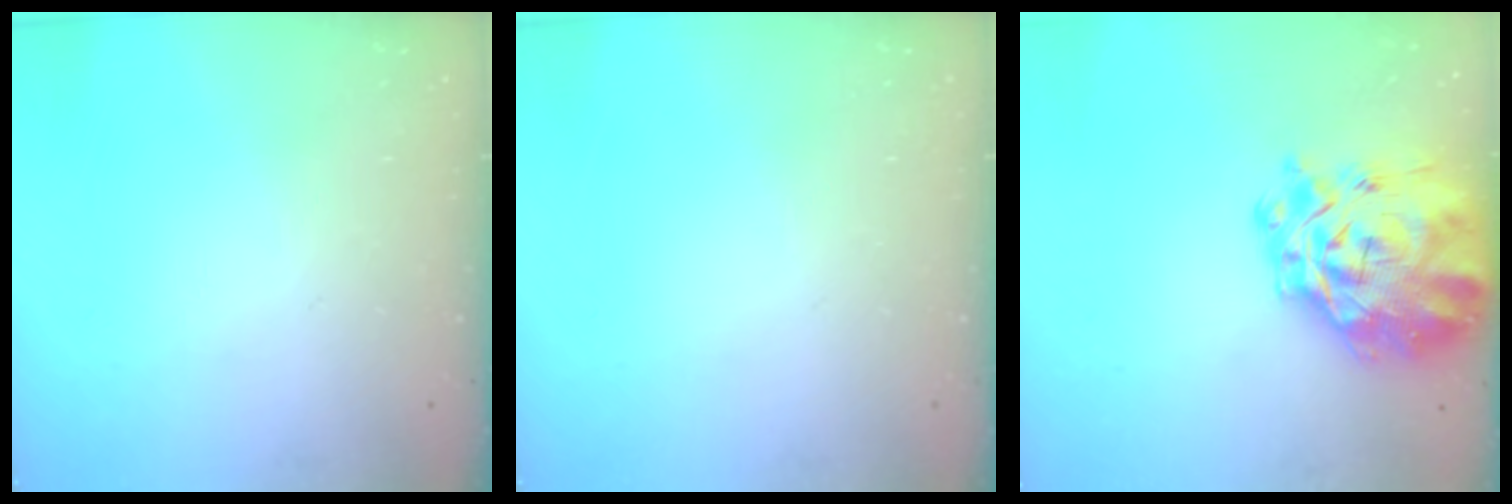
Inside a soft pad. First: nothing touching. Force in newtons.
{"total": 0.0}
{"total": 12.3, "press": 11.5, "slide": 4.5}